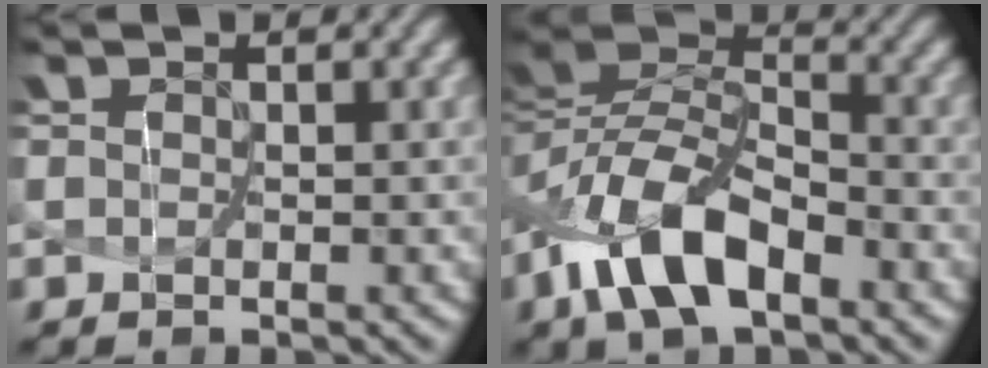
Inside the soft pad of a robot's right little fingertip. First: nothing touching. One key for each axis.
{"total": 8.6, "fx": -4.1, "fy": 4.2, "fz": 6.3, "tx": -0.129, "ty": 0.009, "tz": -0.080}